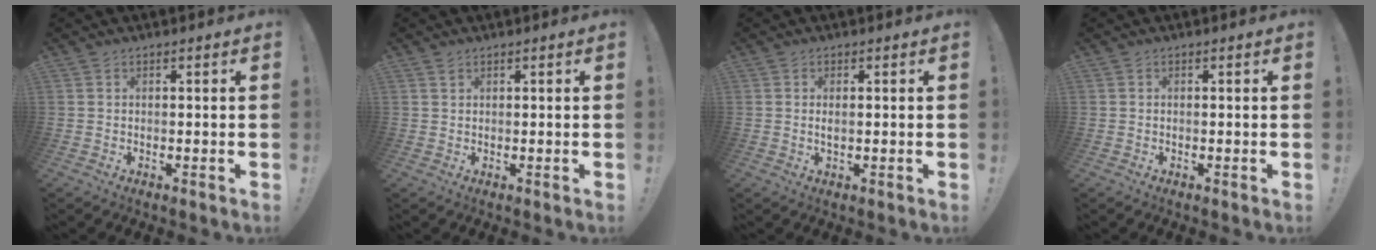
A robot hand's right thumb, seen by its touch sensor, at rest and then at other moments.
{"total": 0.9, "force": [0.6, 0.7, 0.2], "torque": [0.007, -0.004, 0.008]}
{"total": 1.6, "force": [0.4, 0.3, 1.5], "torque": [-0.022, -0.002, 0.006]}
{"total": 0.0}